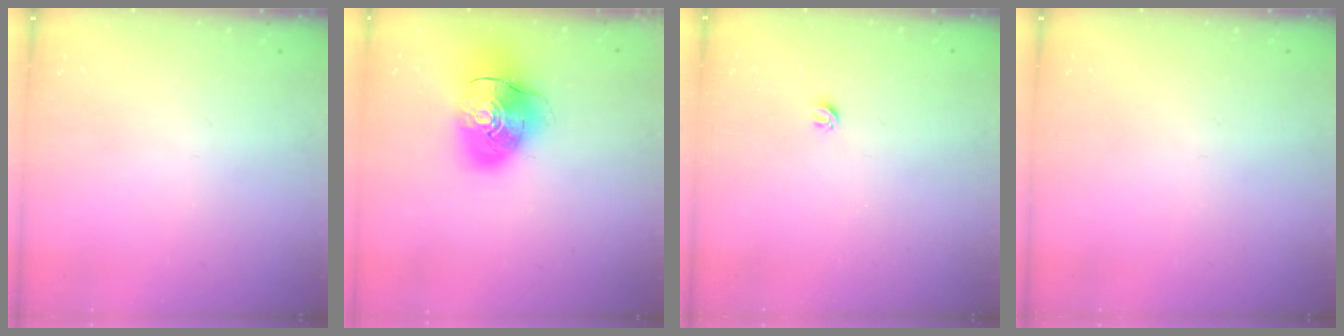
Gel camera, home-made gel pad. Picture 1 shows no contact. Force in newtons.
{"total": 13.9, "press": 13.7, "slide": 2.3}
{"total": 3.7, "press": 3.7, "slide": 0.4}
{"total": 0.0}